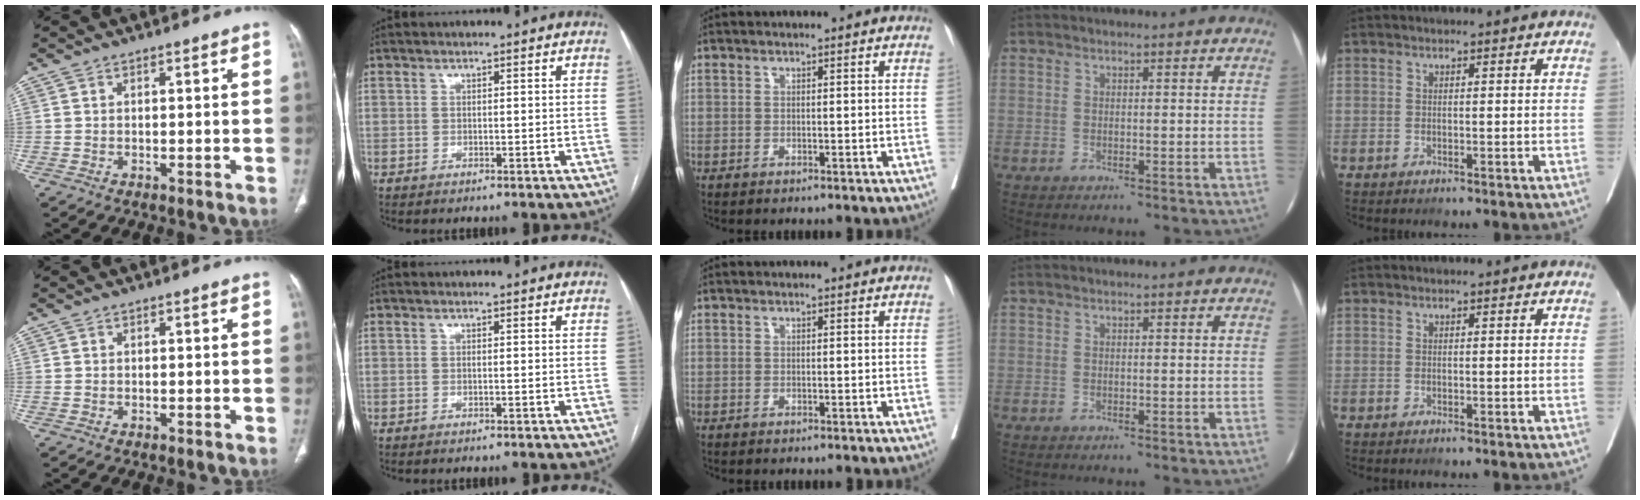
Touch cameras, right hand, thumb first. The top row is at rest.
{}